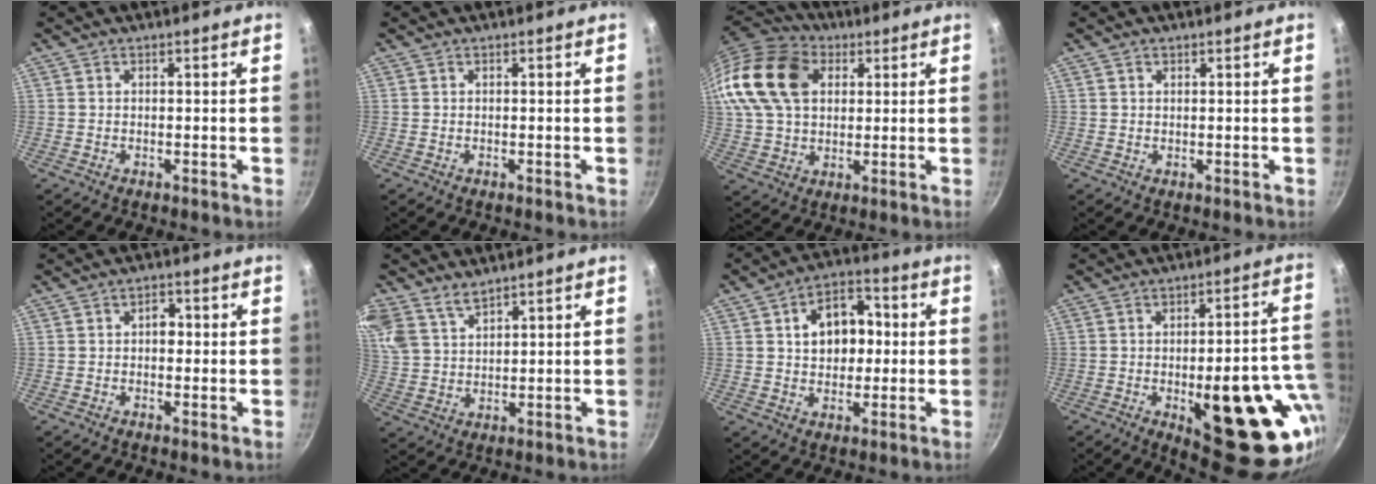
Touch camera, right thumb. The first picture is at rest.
{"total": 0.0}
{"total": 22.1, "force": [7.2, 15.6, 13.9], "torque": [-0.281, 0.017, 0.125]}
{"total": 1.0, "force": [0.6, 0.7, 0.4], "torque": [-0.002, -0.001, 0.010]}
{"total": 3.1, "force": [0.2, 2.2, 2.2], "torque": [-0.018, 0.003, -0.002]}
{"total": 9.2, "force": [6.8, 4.7, 4.1], "torque": [-0.089, -0.010, 0.147]}
{"total": 11.7, "force": [1.7, 8.3, 8.1], "torque": [-0.086, 0.017, 0.018]}
{"total": 26.4, "force": [-6.4, 10.2, 23.5], "torque": [-0.247, 0.007, -0.071]}